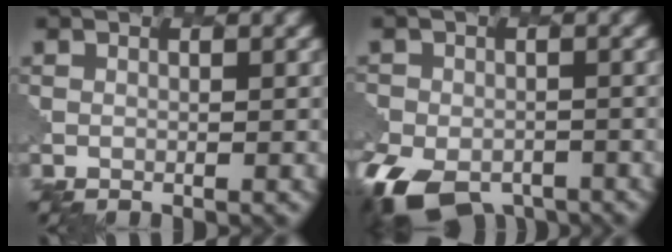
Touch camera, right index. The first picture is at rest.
{"total": 8.2, "force": [-5.4, 4.8, 3.9], "torque": [-0.070, -0.032, -0.089]}